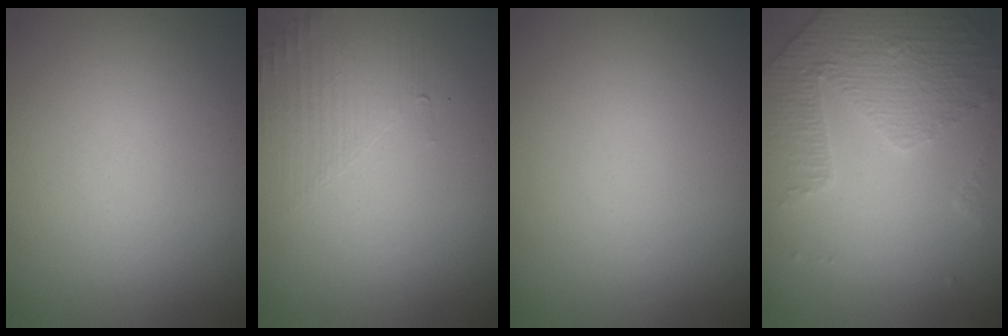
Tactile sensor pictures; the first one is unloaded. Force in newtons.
{"total": 1.6, "press": 0.4, "slide": 1.5}
{"total": 0.0}
{"total": 4.8, "press": 3.3, "slide": 3.6}